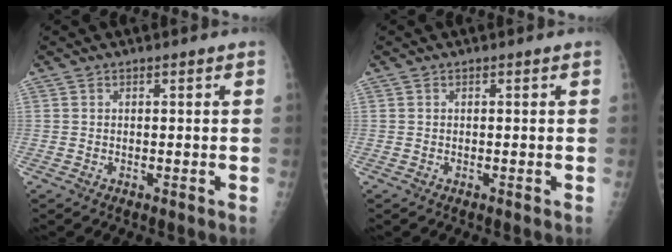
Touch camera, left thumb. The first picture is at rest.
{"total": 0.0}